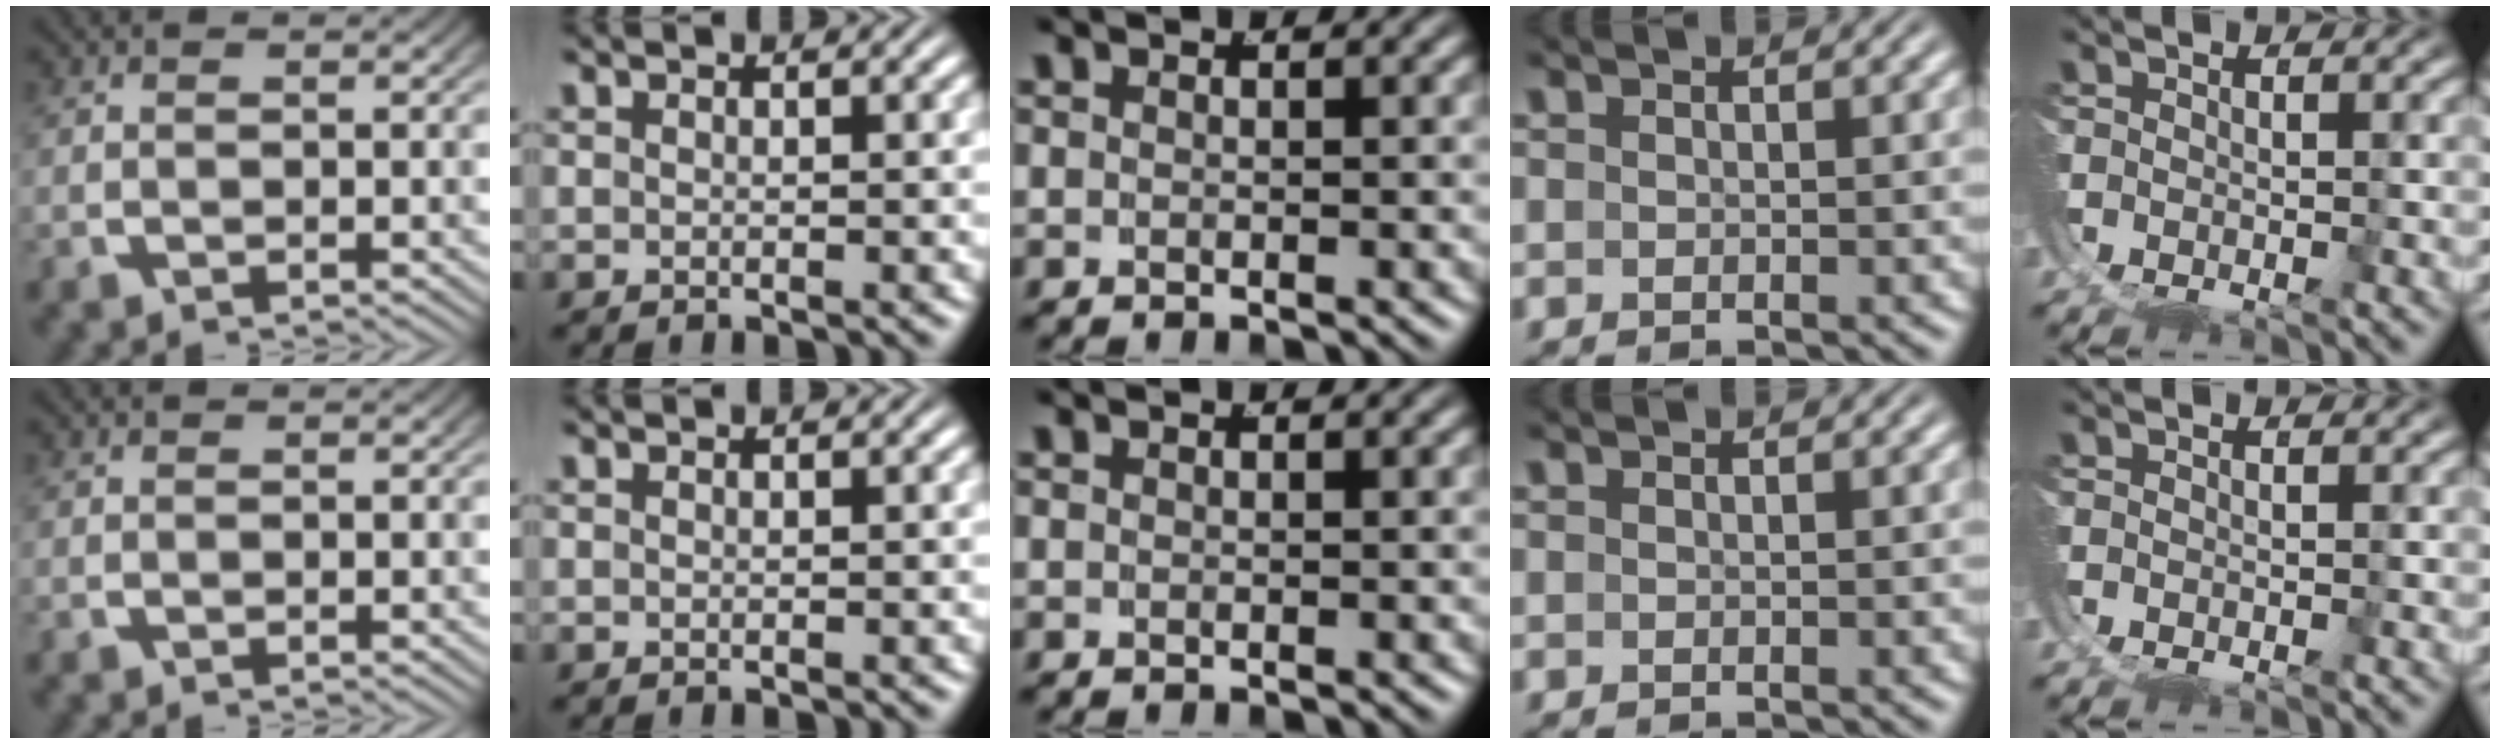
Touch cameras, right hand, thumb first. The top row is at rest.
{}